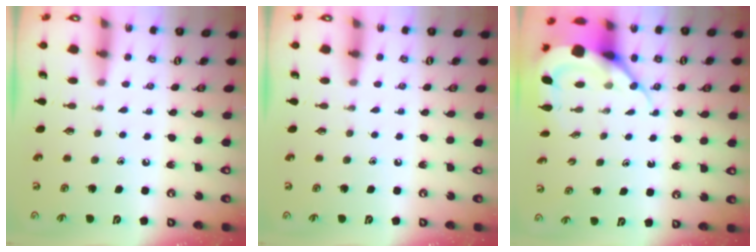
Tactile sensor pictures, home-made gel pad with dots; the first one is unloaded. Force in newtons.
{"total": 0.0}
{"total": 8.5, "press": 8.4, "slide": 0.9}